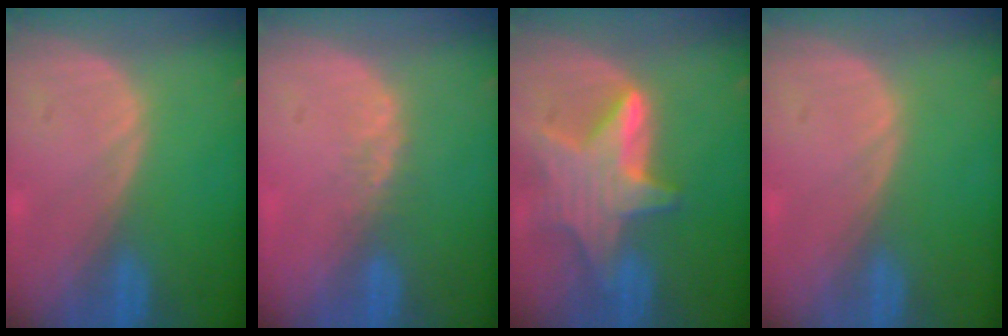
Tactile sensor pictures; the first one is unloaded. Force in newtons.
{"total": 2.1, "press": 1.7, "slide": 1.2}
{"total": 8.4, "press": 8.3, "slide": 0.6}
{"total": 0.0}